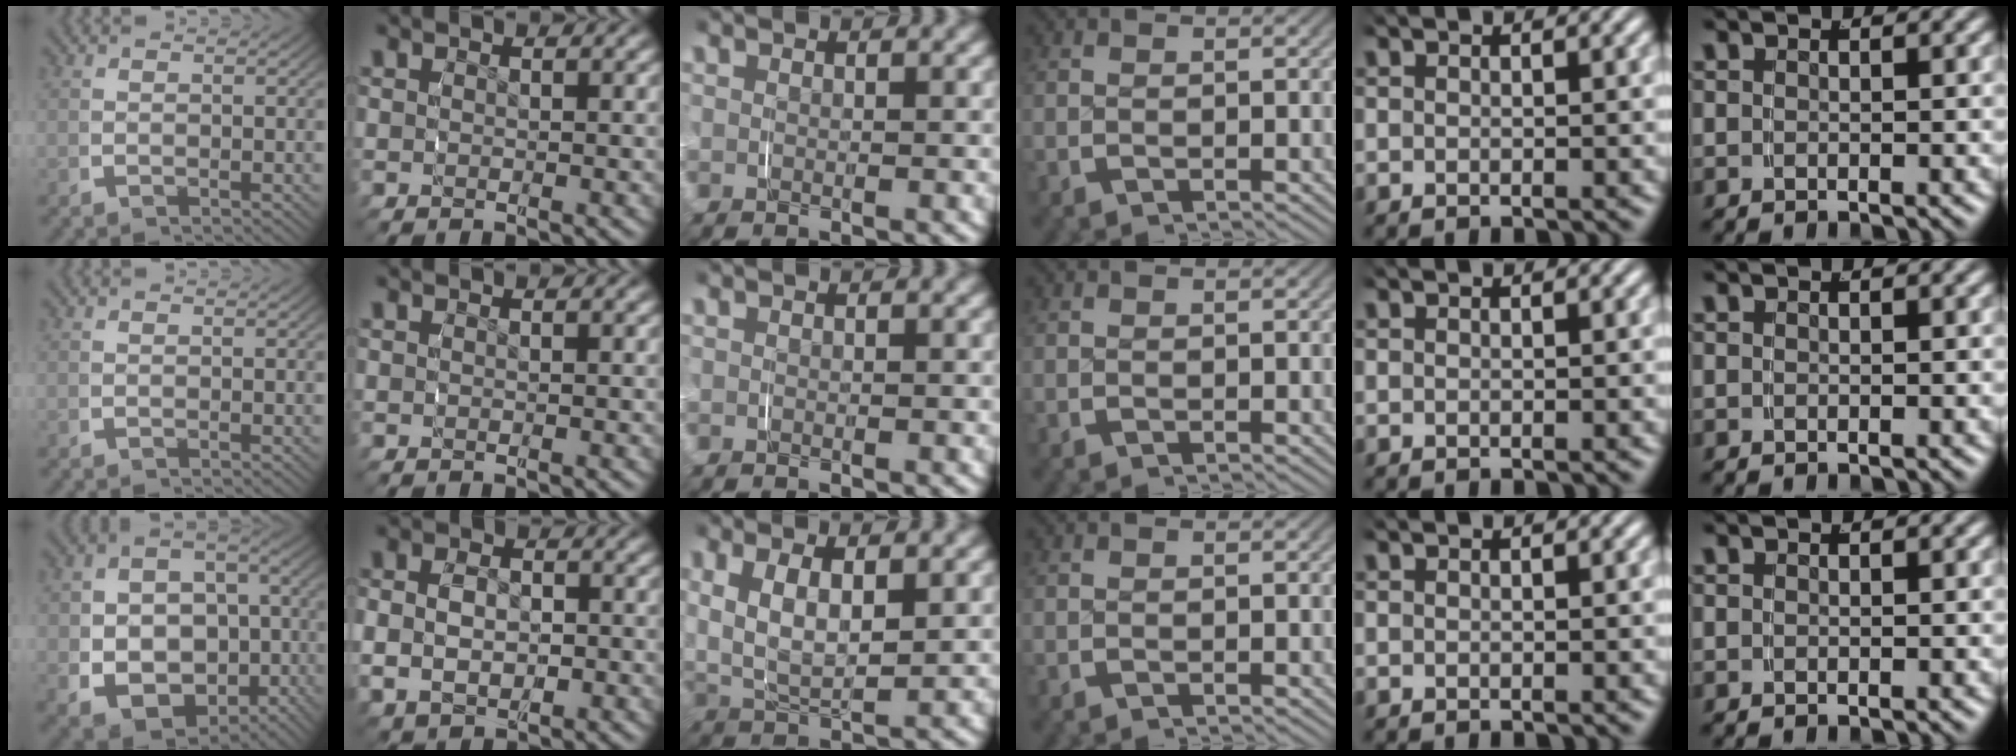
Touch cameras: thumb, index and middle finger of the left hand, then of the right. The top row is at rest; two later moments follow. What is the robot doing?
{"motion": "grasp_and_lifting", "object": "scarf"}